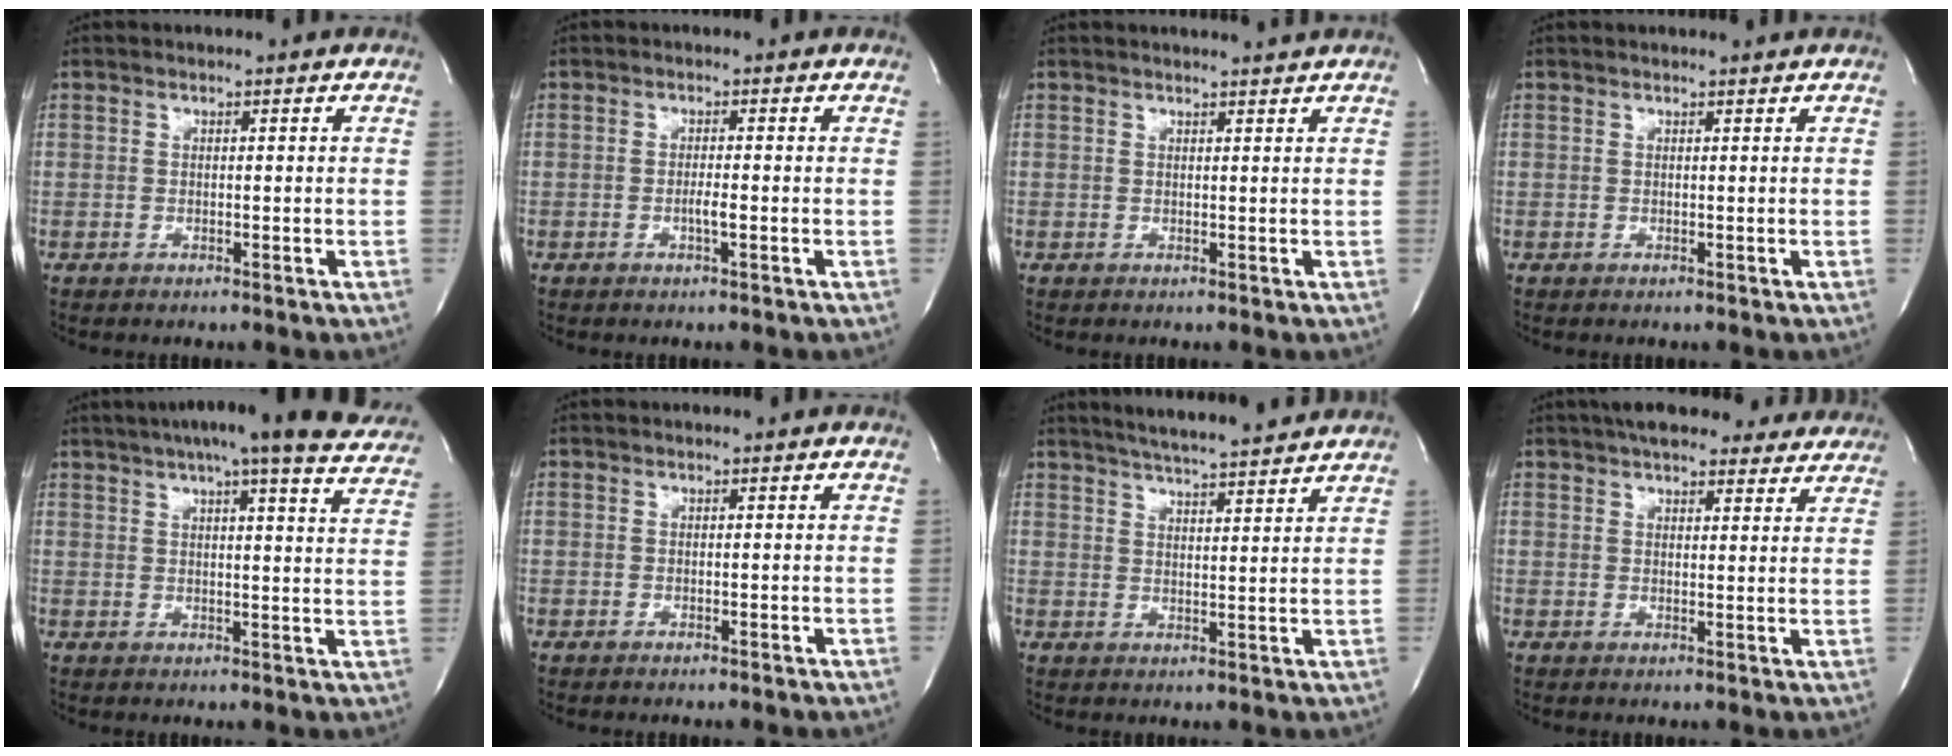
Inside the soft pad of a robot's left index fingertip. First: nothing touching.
{"total": 1.6, "force": [-0.6, 0.0, 1.5], "torque": [-0.029, -0.001, -0.011]}
{"total": 2.1, "force": [2.0, -0.7, 0.3], "torque": [-0.009, -0.005, 0.026]}
{"total": 1.0, "force": [0.9, -0.3, 0.0], "torque": [-0.005, -0.005, 0.013]}
{"total": 24.1, "force": [20.8, 2.2, 11.8], "torque": [-0.175, -0.016, 0.244]}
{"total": 0.0}
{"total": 12.2, "force": [11.2, 0.5, 5.0], "torque": [-0.085, 0.011, 0.154]}
{"total": 16.8, "force": [14.8, 5.0, 6.1], "torque": [-0.075, 0.028, 0.183]}